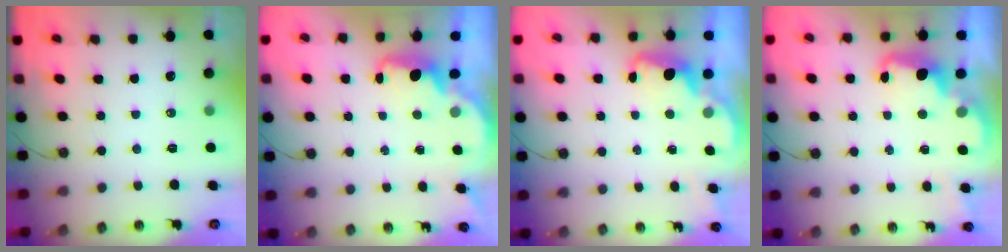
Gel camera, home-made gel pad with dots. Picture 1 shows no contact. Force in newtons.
{"total": 1.7, "press": 1.5, "slide": 0.7}
{"total": 2.2, "press": 2.2, "slide": 0.6}
{"total": 2.8, "press": 2.7, "slide": 0.7}